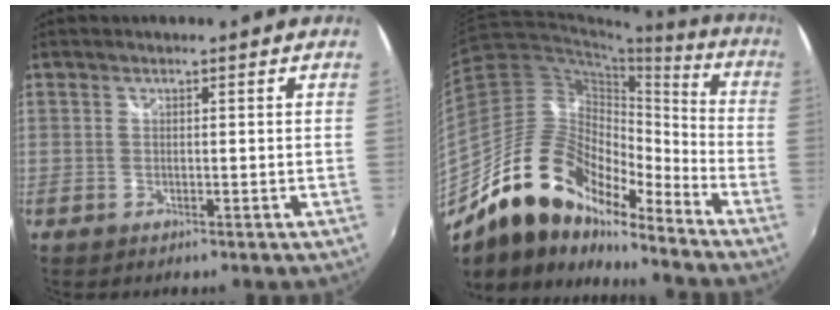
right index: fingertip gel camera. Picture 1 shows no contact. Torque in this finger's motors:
{"motor_torque": [0.71, -0.90, 0.07, -0.21]}